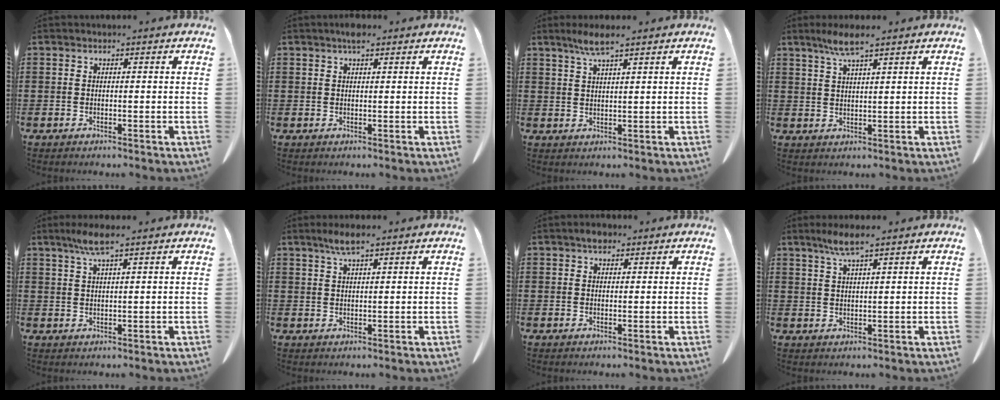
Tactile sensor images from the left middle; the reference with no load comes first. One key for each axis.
{"total": 1.9, "fx": 1.3, "fy": 0.6, "fz": 1.2, "tx": -0.028, "ty": 0.003, "tz": 0.023}
{"total": 3.9, "fx": 2.6, "fy": 0.4, "fz": 2.9, "tx": -0.063, "ty": 0.003, "tz": 0.046}
{"total": 4.7, "fx": 3.1, "fy": 0.4, "fz": 3.5, "tx": -0.076, "ty": 0.002, "tz": 0.055}
{"total": 4.4, "fx": 2.7, "fy": 0.5, "fz": 3.4, "tx": -0.074, "ty": 0.005, "tz": 0.047}
{"total": 3.4, "fx": 2.2, "fy": 0.6, "fz": 2.5, "tx": -0.052, "ty": 0.004, "tz": 0.038}
{"total": 2.0, "fx": 1.4, "fy": 1.1, "fz": 1.0, "tx": -0.015, "ty": 0.002, "tz": 0.023}
{"total": 4.2, "fx": 2.8, "fy": 0.3, "fz": 3.1, "tx": -0.069, "ty": 0.004, "tz": 0.049}